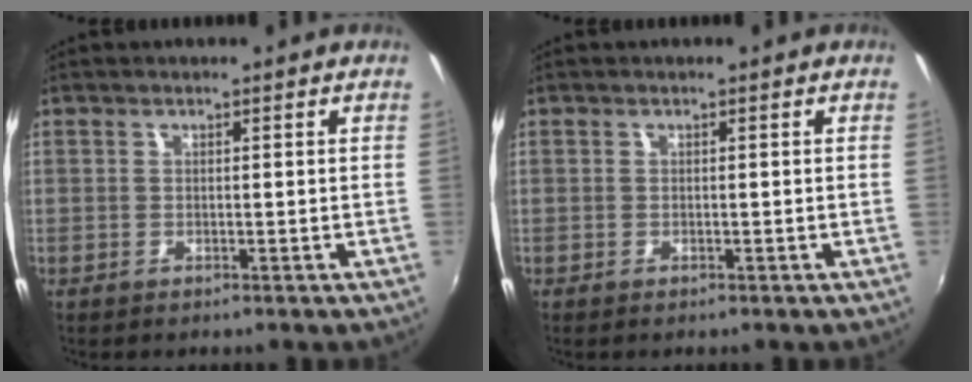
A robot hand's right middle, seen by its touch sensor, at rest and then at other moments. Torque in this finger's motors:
{"motor_torque": [0.35, -0.23, 0.17, 0.01]}